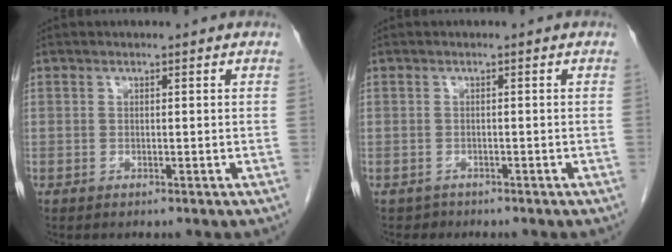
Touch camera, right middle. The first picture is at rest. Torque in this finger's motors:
{"motor_torque": [-0.06, -0.16, 0.01, -0.01]}